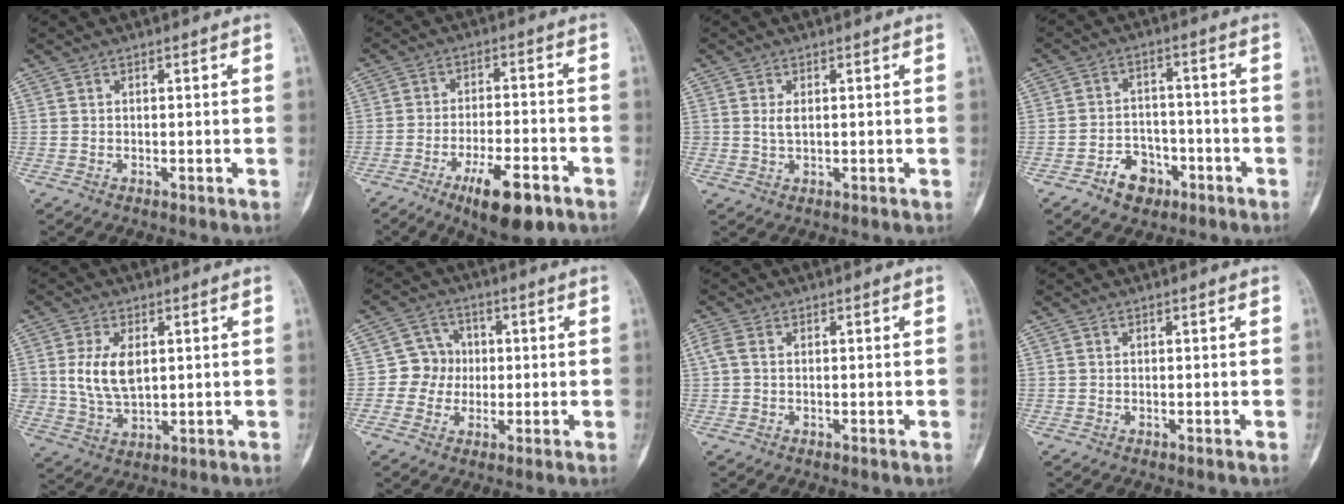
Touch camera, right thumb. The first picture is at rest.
{"total": 11.3, "force": [-6.3, 3.7, 8.6], "torque": [-0.135, 0.024, -0.096]}
{"total": 1.9, "force": [0.4, 1.0, 1.5], "torque": [-0.030, -0.002, 0.012]}
{"total": 6.8, "force": [-3.9, 4.8, 2.7], "torque": [-0.015, 0.035, -0.061]}
{"total": 8.7, "force": [1.6, 5.2, 6.8], "torque": [-0.123, -0.010, 0.042]}
{"total": 6.2, "force": [-0.1, 6.0, 1.5], "torque": [0.017, 0.015, -0.011]}
{"total": 2.2, "force": [0.5, 1.4, 1.6], "torque": [-0.050, 0.013, 0.011]}
{"total": 0.0}